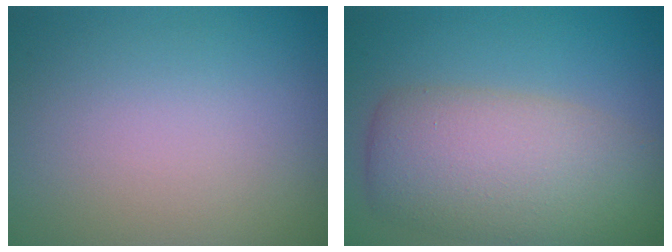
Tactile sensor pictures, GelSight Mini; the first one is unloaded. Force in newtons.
{"total": 8.2, "press": 8.2, "slide": 0.3}